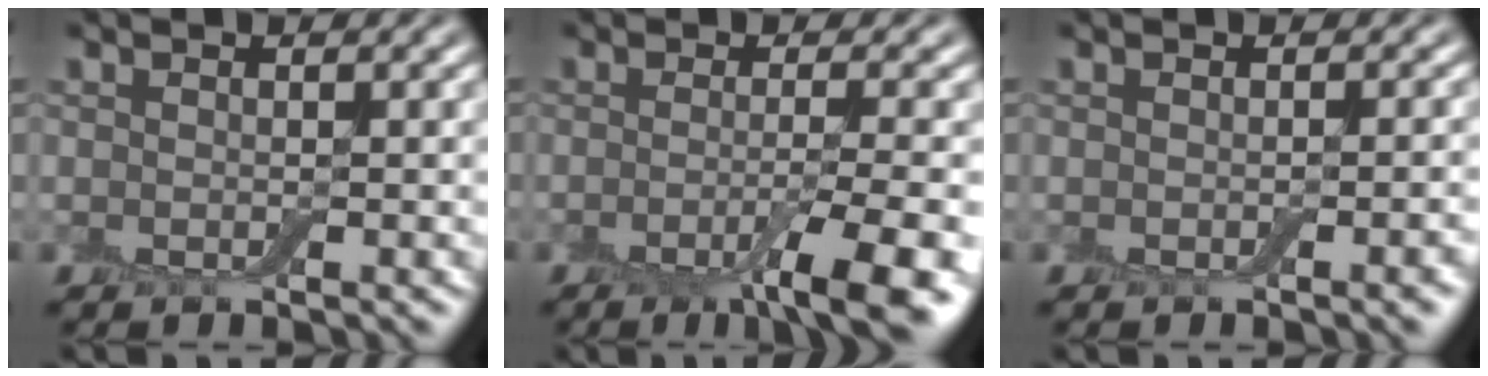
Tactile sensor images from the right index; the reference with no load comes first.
{"total": 6.2, "force": [-2.8, 1.1, 5.4], "torque": [-0.074, -0.007, -0.047]}
{"total": 1.8, "force": [-0.7, 0.3, 1.6], "torque": [-0.014, 0.001, -0.007]}